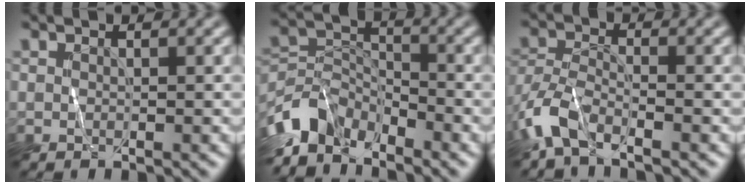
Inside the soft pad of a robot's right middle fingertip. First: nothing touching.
{"total": 5.6, "force": [-4.4, 2.8, 2.0], "torque": [-0.036, -0.003, -0.098]}
{"total": 4.4, "force": [-3.2, 1.6, 2.6], "torque": [-0.059, -0.004, -0.076]}